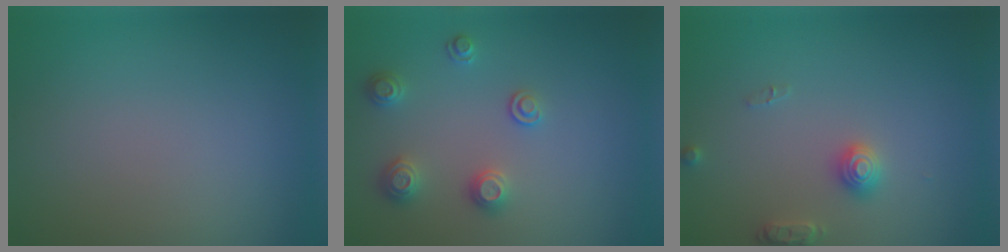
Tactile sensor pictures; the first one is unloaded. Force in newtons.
{"total": 2.4, "press": 2.4, "slide": 0.4}
{"total": 2.2, "press": 2.2, "slide": 0.1}